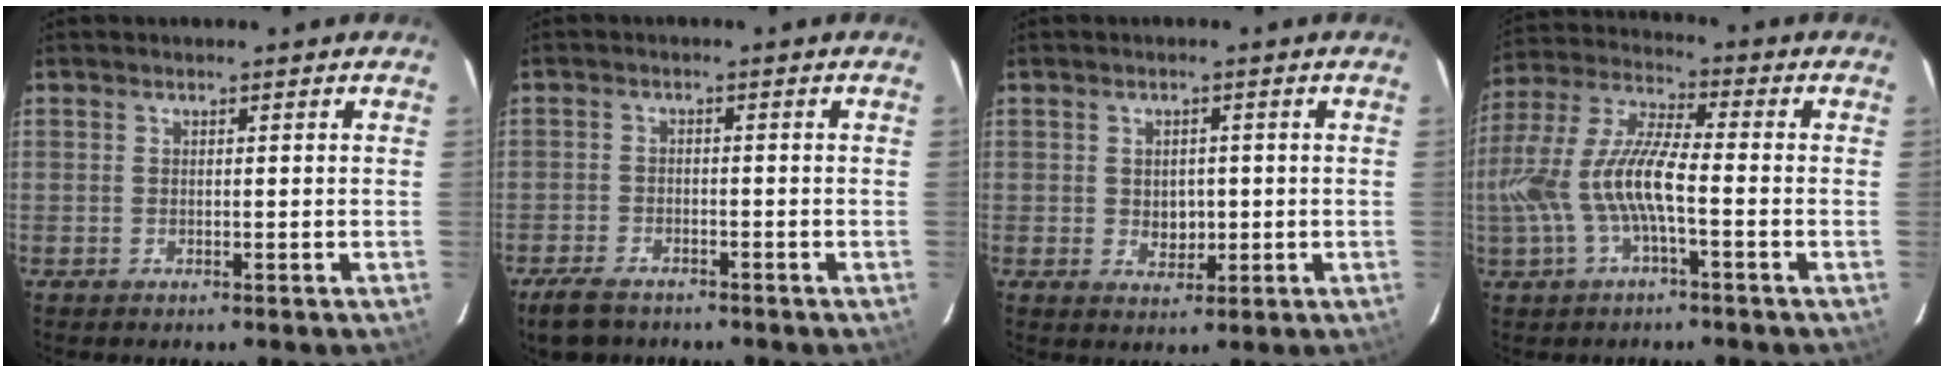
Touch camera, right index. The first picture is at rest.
{"total": 6.3, "force": [-4.9, 3.0, 2.5], "torque": [-0.075, -0.006, -0.085]}
{"total": 3.7, "force": [-0.1, 3.0, 2.2], "torque": [-0.035, 0.002, 0.004]}
{"total": 13.6, "force": [-3.2, 3.4, 12.8], "torque": [-0.264, 0.002, -0.058]}